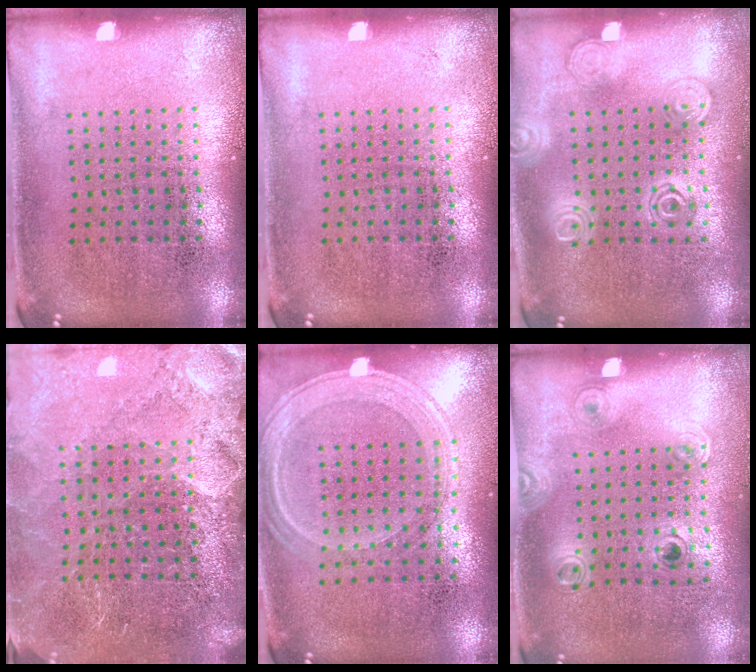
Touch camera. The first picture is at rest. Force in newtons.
{"total": 0.0}
{"total": 1.3, "press": 1.3, "slide": 0.1}
{"total": 3.4, "press": 3.0, "slide": 1.6}
{"total": 1.3, "press": 1.2, "slide": 0.5}
{"total": 1.1, "press": 0.8, "slide": 0.7}